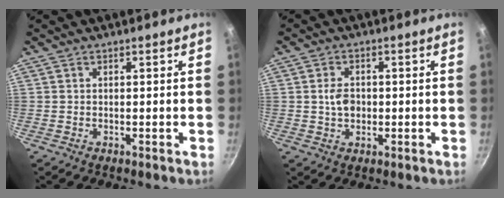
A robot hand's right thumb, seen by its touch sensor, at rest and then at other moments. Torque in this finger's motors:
{"motor_torque": [-0.19, 0.22, -0.03, 0.04, -0.02]}